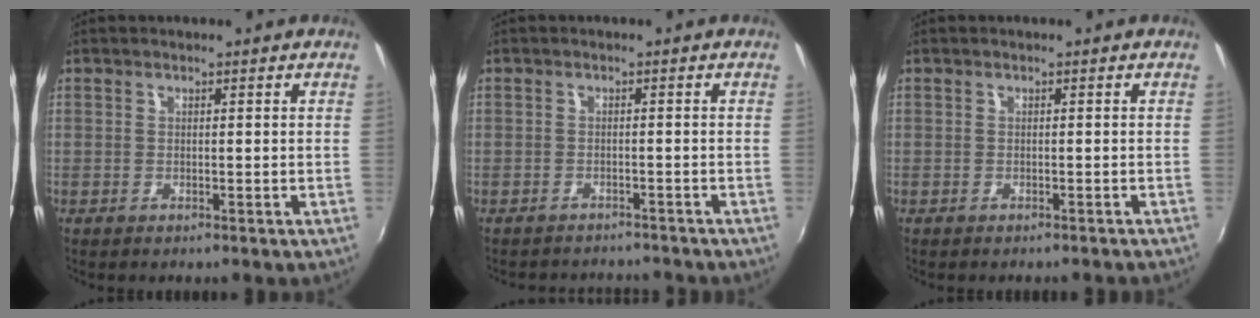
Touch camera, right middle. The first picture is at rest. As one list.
[{"total": 4.7, "force": [-4.3, 2.0, 0.6], "torque": [-0.021, 0.005, -0.062]}, {"total": 1.7, "force": [-1.6, 0.4, 0.6], "torque": [-0.014, -0.010, -0.020]}]